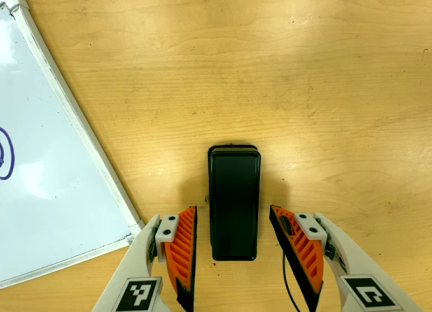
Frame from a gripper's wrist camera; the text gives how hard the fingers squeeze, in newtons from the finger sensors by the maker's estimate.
{"total": 0.0}